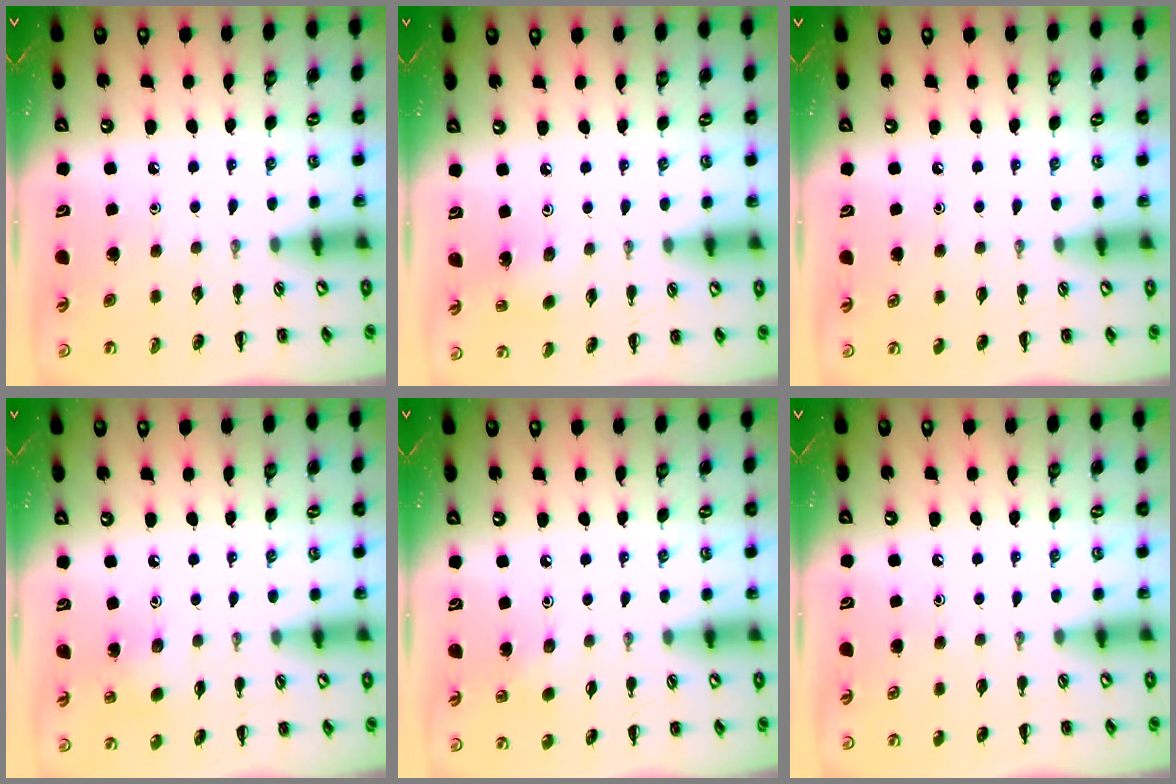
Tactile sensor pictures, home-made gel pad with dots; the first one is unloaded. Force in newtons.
{"total": 1.8, "press": 1.7, "slide": 0.7}
{"total": 0.0}
{"total": 3.2, "press": 3.1, "slide": 0.9}
{"total": 3.0, "press": 2.8, "slide": 1.0}
{"total": 0.0}